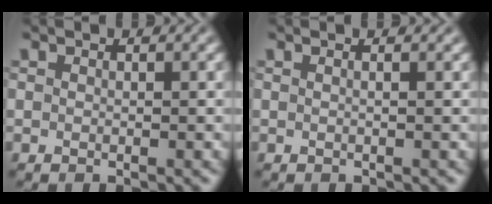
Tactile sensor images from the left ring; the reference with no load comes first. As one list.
[{"total": 1.8, "force": [0.7, 1.0, 1.4], "torque": [-0.004, 0.007, -0.021]}]